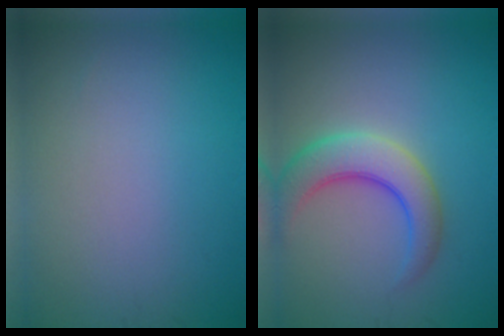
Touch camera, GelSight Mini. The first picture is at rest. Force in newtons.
{"total": 5.2, "press": 5.2, "slide": 0.3}